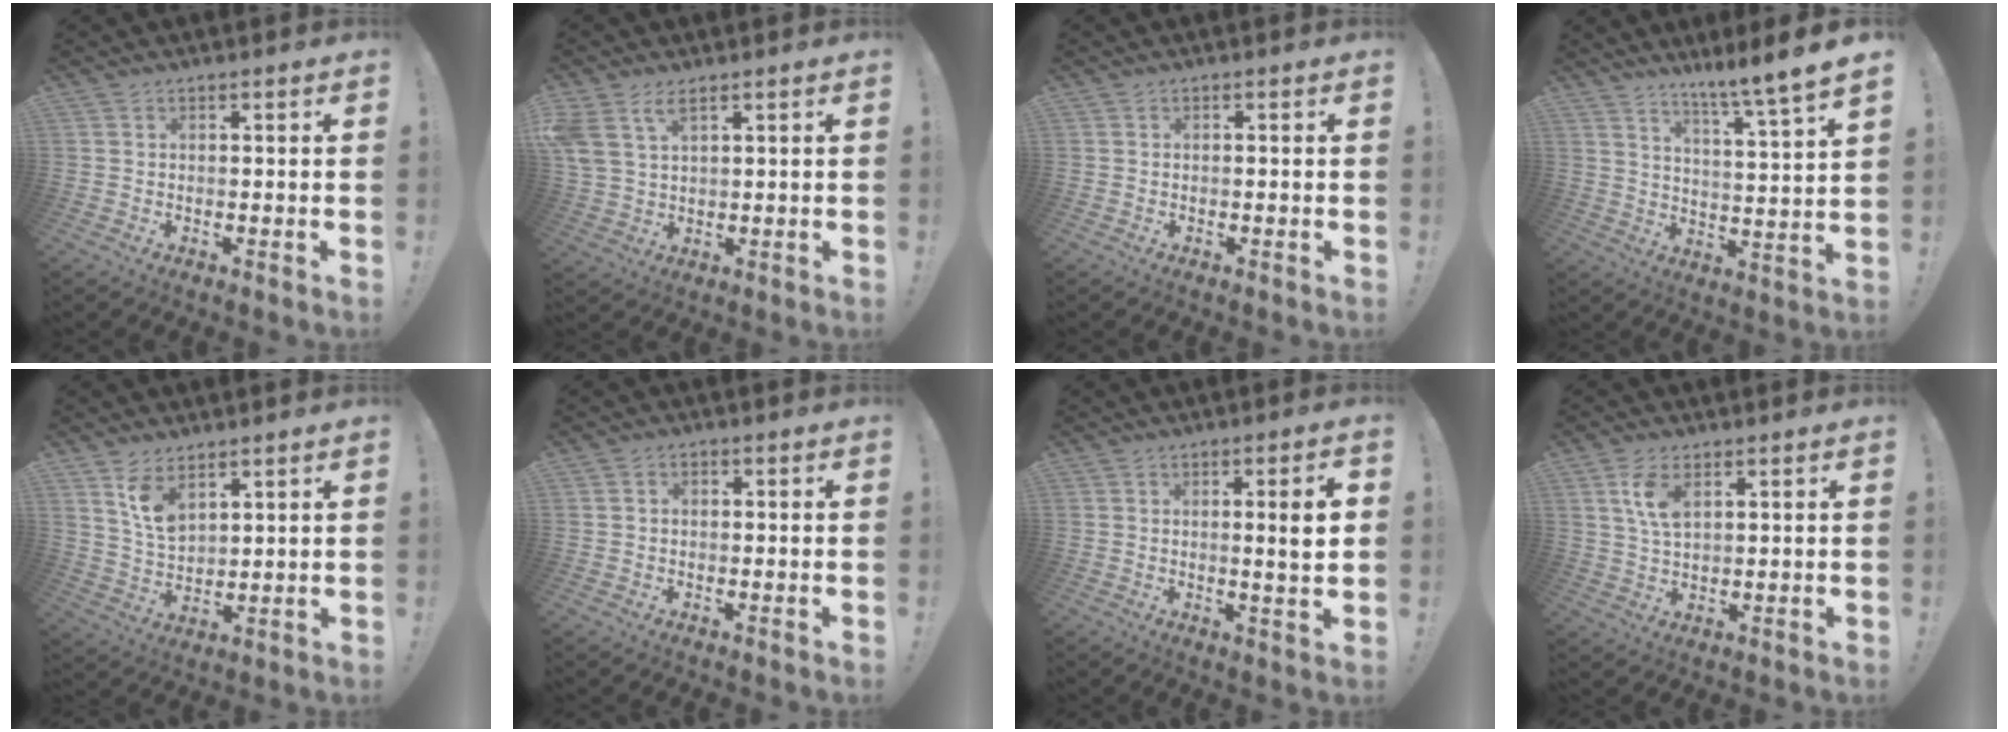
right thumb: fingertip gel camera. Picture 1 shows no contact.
{"total": 6.6, "force": [3.9, 3.3, 4.2], "torque": [-0.086, -0.013, 0.076]}
{"total": 0.0}
{"total": 8.6, "force": [6.5, -1.8, 5.3], "torque": [-0.081, -0.068, 0.095]}
{"total": 8.6, "force": [5.7, 4.4, 4.8], "torque": [-0.078, -0.033, 0.108]}
{"total": 1.3, "force": [-0.7, 0.9, 0.5], "torque": [-0.009, 0.005, -0.012]}
{"total": 6.7, "force": [0.9, 0.0, 6.6], "torque": [-0.100, -0.007, 0.008]}
{"total": 6.7, "force": [3.0, 3.2, 5.2], "torque": [-0.097, -0.011, 0.051]}